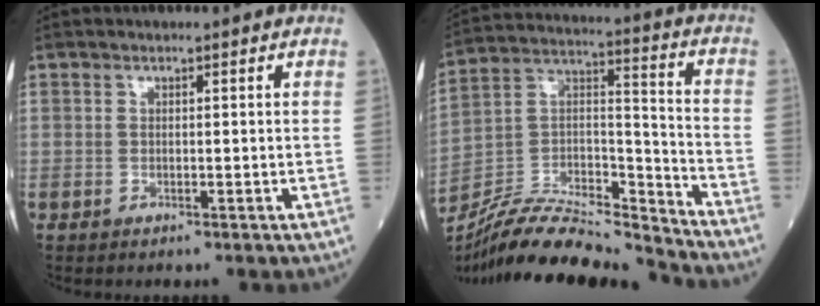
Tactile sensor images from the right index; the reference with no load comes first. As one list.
[{"total": 20.0, "force": [-18.9, 1.7, 6.4], "torque": [-0.124, 0.028, -0.329]}]